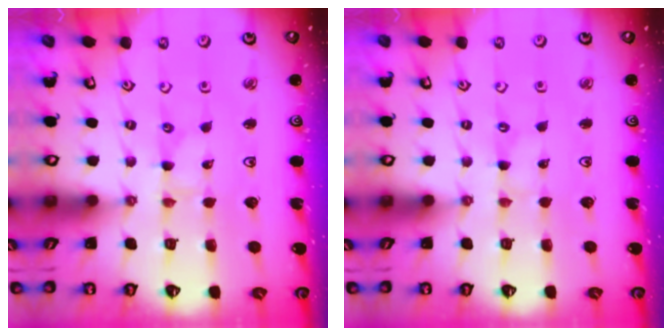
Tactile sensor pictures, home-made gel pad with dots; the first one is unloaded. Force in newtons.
{"total": 0.0}